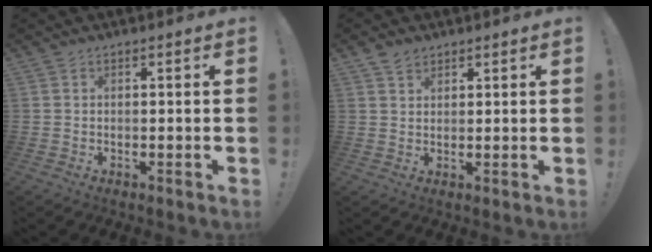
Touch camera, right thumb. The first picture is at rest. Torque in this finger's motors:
{"motor_torque": [-0.40, 0.46, 0.15, -0.04, -0.04]}